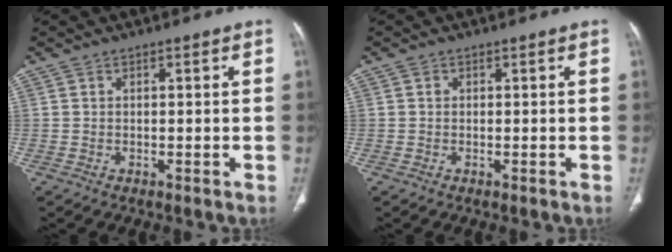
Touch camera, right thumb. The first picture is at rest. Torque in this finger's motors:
{"motor_torque": [0.34, 0.28, 0.43, 0.39, -0.03]}